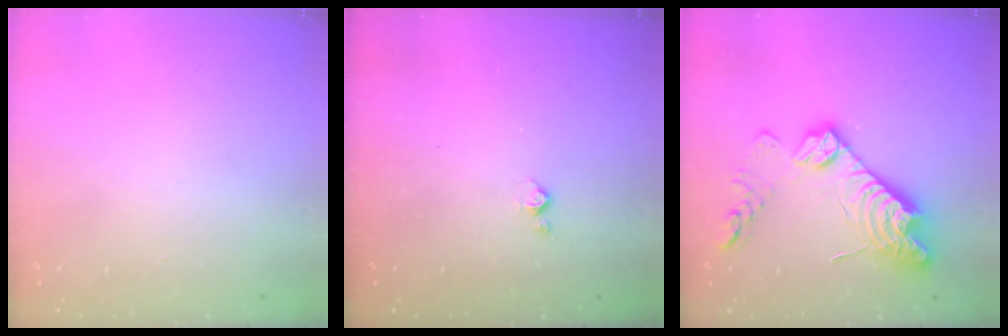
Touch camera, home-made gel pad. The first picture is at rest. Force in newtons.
{"total": 2.9, "press": 2.9, "slide": 0.5}
{"total": 17.1, "press": 17.0, "slide": 0.7}